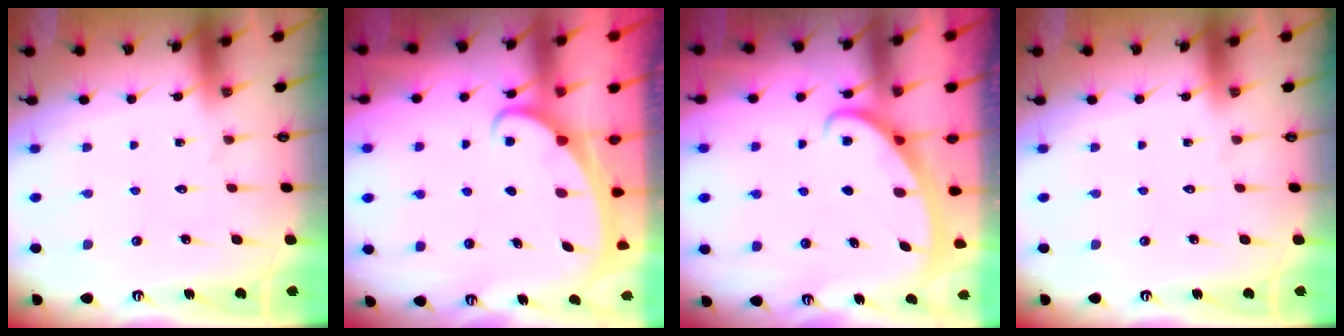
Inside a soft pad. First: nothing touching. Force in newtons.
{"total": 2.4, "press": 2.3, "slide": 0.3}
{"total": 2.6, "press": 2.6, "slide": 0.5}
{"total": 0.0}